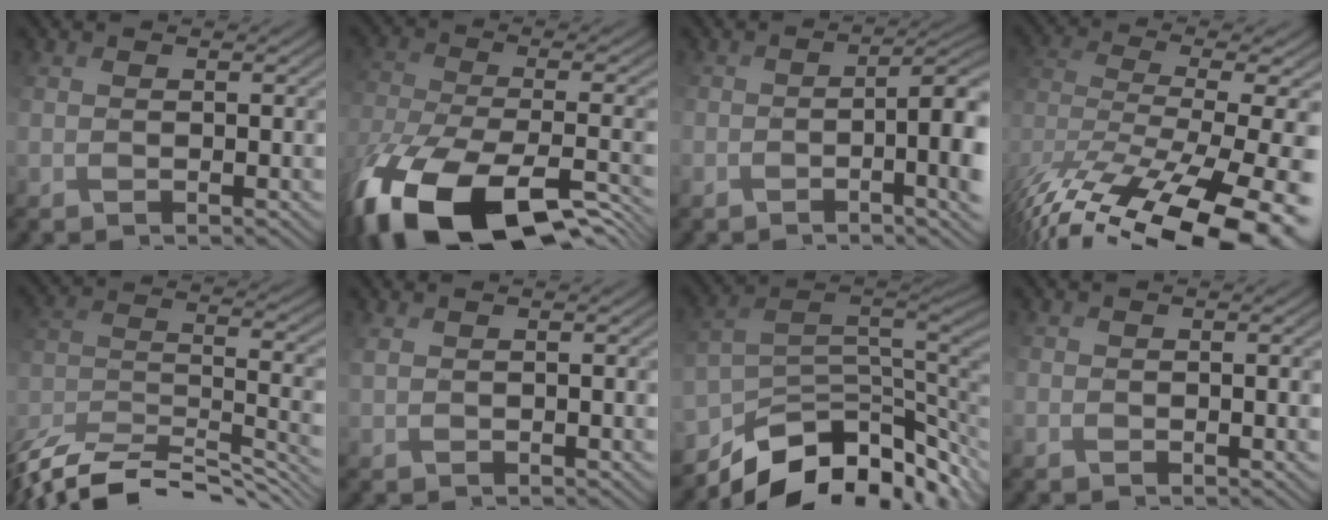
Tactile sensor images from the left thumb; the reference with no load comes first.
{"total": 16.6, "force": [-10.5, 7.0, 10.8], "torque": [-0.288, -0.062, -0.146]}
{"total": 7.8, "force": [-2.6, 1.9, 7.1], "torque": [-0.100, 0.004, -0.029]}
{"total": 16.0, "force": [-10.7, 6.7, 9.9], "torque": [-0.193, -0.025, -0.118]}
{"total": 12.4, "force": [-10.6, 3.4, 5.5], "torque": [-0.143, -0.003, -0.174]}
{"total": 1.3, "force": [1.1, 0.2, 0.8], "torque": [-0.020, 0.010, 0.027]}
{"total": 10.9, "force": [-7.4, 5.7, 5.8], "torque": [-0.128, -0.003, -0.107]}
{"total": 2.0, "force": [0.1, 0.8, 1.9], "torque": [-0.039, -0.005, 0.013]}